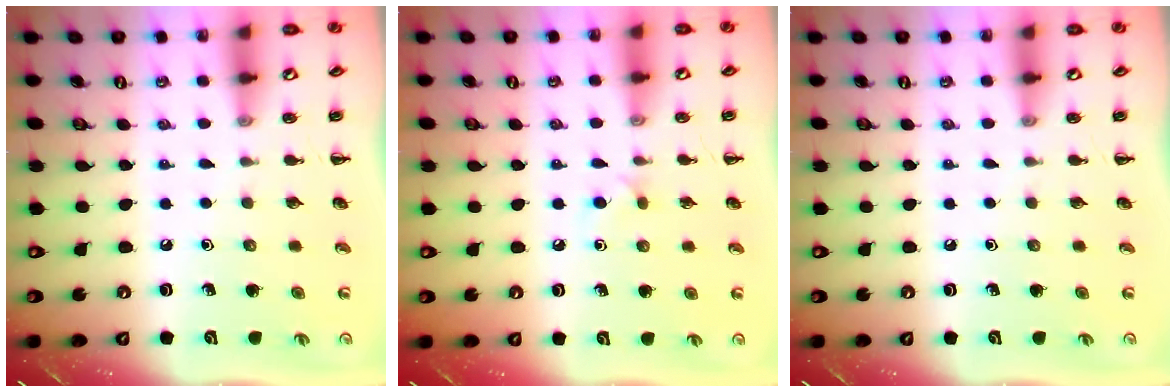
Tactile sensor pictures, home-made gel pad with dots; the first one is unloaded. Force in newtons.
{"total": 4.3, "press": 4.1, "slide": 1.3}
{"total": 0.0}